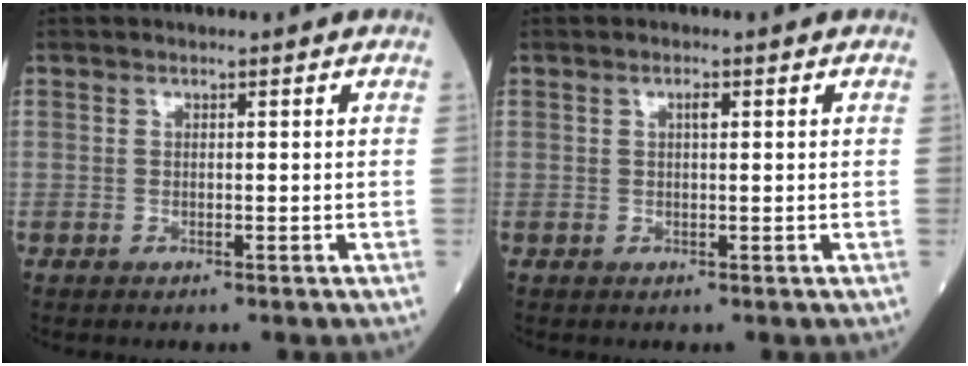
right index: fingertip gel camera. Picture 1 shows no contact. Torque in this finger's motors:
{"motor_torque": [-0.08, -0.02, -0.02, 0.00]}